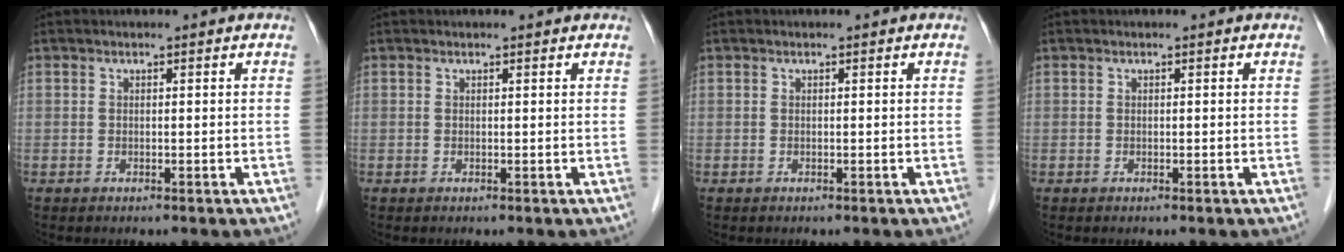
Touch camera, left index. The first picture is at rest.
{"total": 0.9, "force": [0.9, 0.2, 0.1], "torque": [-0.008, 0.008, 0.011]}
{"total": 0.0}
{"total": 0.0}